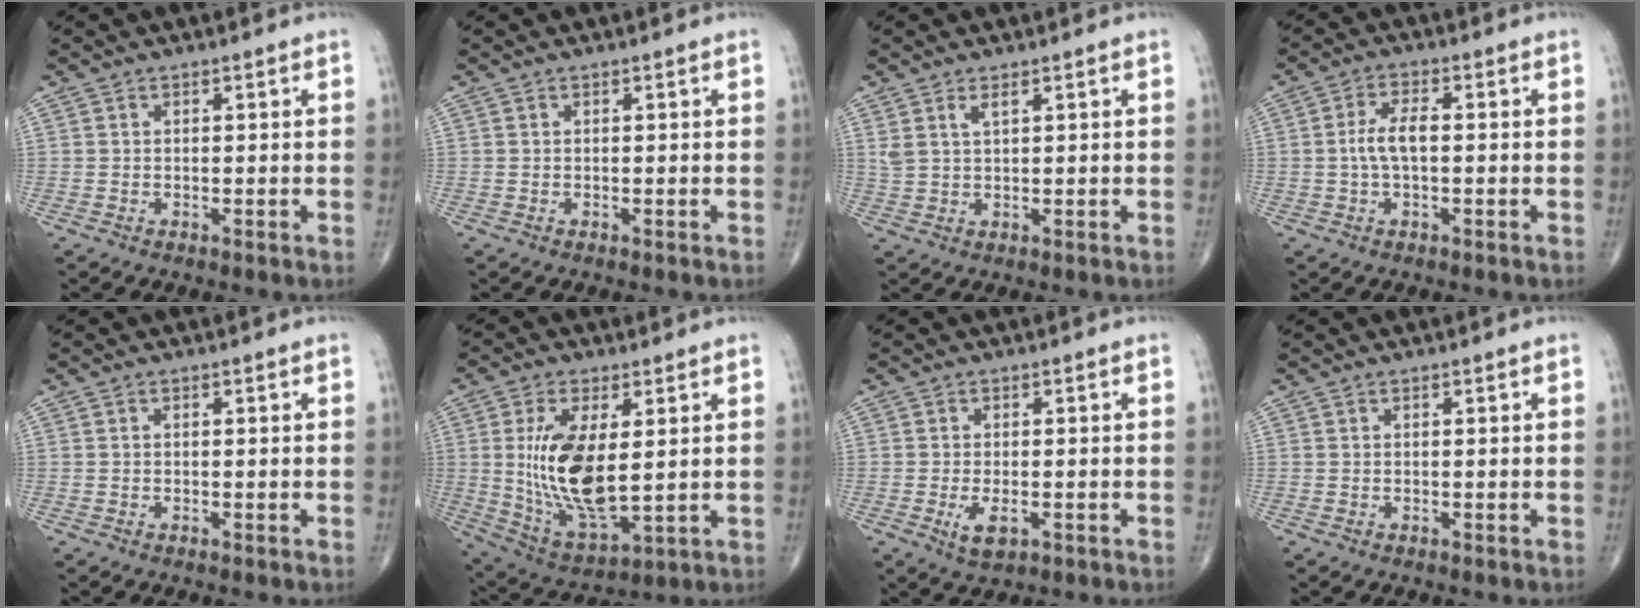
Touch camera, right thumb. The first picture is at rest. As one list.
[{"total": 0.0}, {"total": 2.7, "force": [1.6, 0.9, 2.1], "torque": [-0.046, -0.004, 0.038]}, {"total": 4.8, "force": [-0.2, 2.0, 4.4], "torque": [-0.095, 0.013, -0.007]}, {"total": 0.0}, {"total": 15.5, "force": [1.8, 6.9, 13.8], "torque": [-0.262, -0.023, 0.048]}, {"total": 3.9, "force": [-1.3, 1.8, 3.2], "torque": [-0.057, -0.006, -0.017]}, {"total": 0.0}]